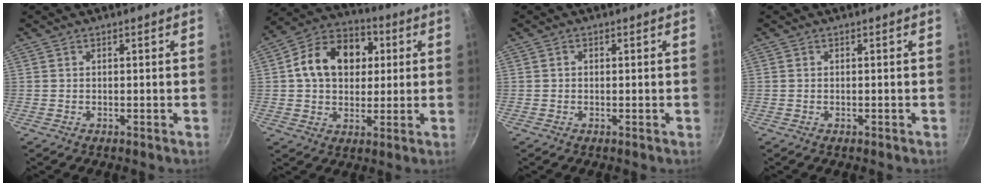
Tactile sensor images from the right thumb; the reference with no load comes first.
{"total": 15.3, "force": [2.8, 11.3, 10.0], "torque": [-0.135, 0.015, 0.037]}
{"total": 0.5, "force": [0.0, 0.5, 0.2], "torque": [0.000, 0.001, -0.002]}
{"total": 0.0}